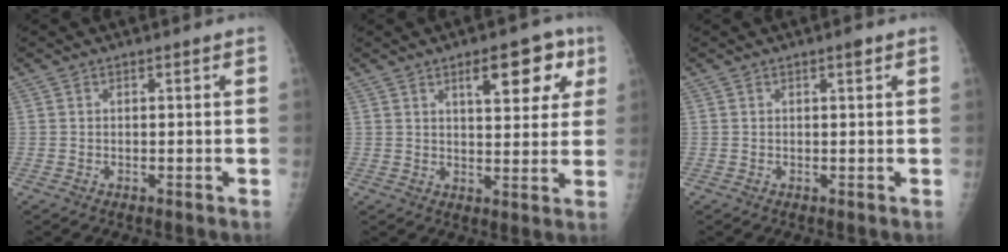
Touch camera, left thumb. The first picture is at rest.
{"total": 10.1, "force": [4.7, 4.4, 7.8], "torque": [-0.071, -0.013, 0.062]}
{"total": 1.0, "force": [0.6, 0.2, 0.8], "torque": [-0.011, -0.001, 0.008]}